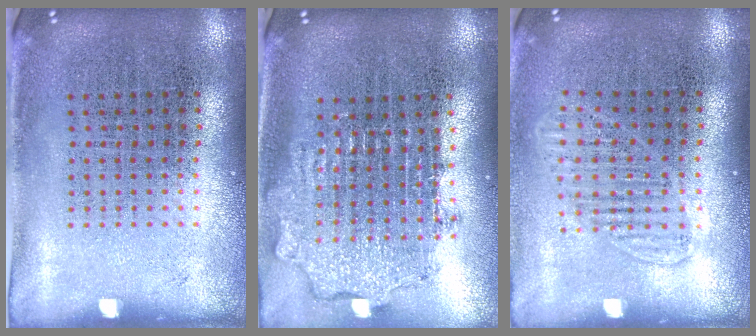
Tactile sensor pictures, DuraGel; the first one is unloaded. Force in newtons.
{"total": 1.9, "press": 1.5, "slide": 1.1}
{"total": 1.4, "press": 1.3, "slide": 0.6}